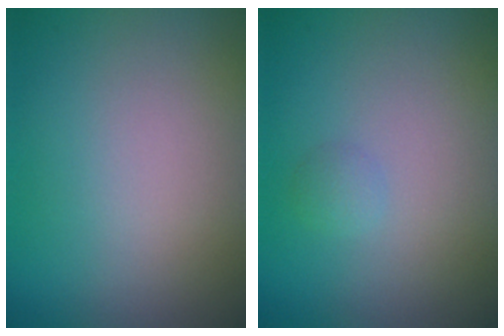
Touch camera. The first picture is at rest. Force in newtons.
{"total": 0.8, "press": 0.8, "slide": 0.0}